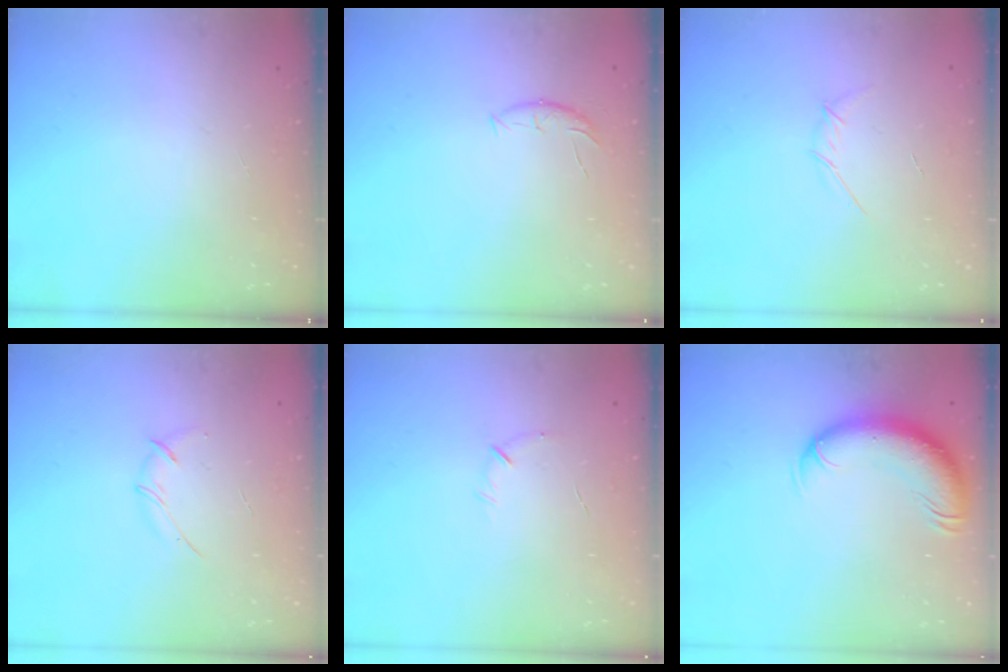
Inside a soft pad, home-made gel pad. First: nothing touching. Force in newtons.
{"total": 6.0, "press": 5.8, "slide": 1.3}
{"total": 3.9, "press": 3.8, "slide": 1.0}
{"total": 4.0, "press": 3.9, "slide": 1.0}
{"total": 4.7, "press": 4.6, "slide": 1.2}
{"total": 12.3, "press": 11.8, "slide": 3.3}